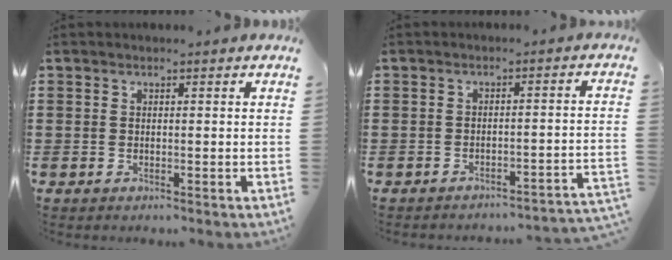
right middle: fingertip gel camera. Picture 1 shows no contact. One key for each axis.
{"total": 2.5, "fx": -2.5, "fy": -0.1, "fz": 0.6, "tx": -0.014, "ty": 0.001, "tz": -0.054}